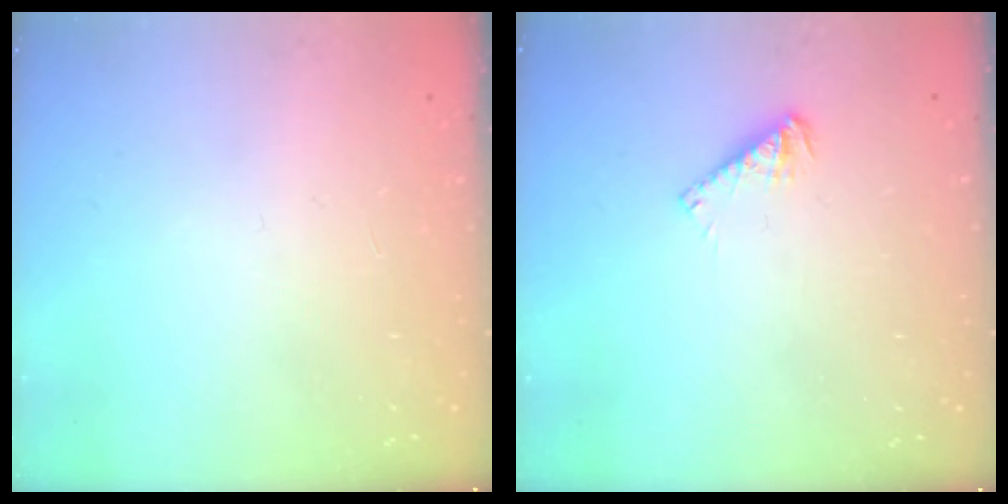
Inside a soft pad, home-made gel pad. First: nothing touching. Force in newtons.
{"total": 4.2, "press": 4.2, "slide": 0.3}